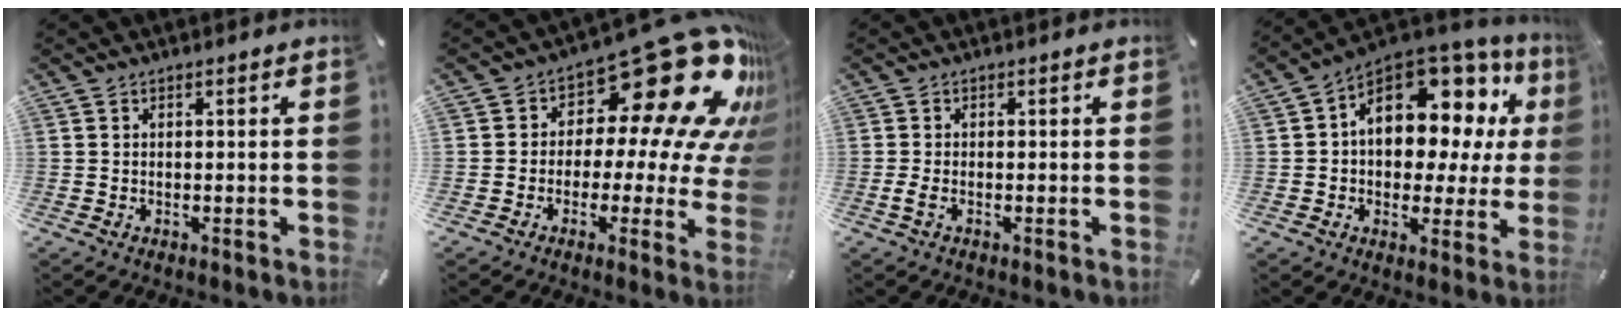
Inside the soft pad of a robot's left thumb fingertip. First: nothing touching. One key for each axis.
{"total": 21.2, "fx": 11.4, "fy": 9.6, "fz": 15.0, "tx": -0.203, "ty": -0.092, "tz": 0.188}
{"total": 2.0, "fx": -0.8, "fy": 0.8, "fz": 1.7, "tx": -0.035, "ty": -0.001, "tz": -0.015}
{"total": 13.9, "fx": 5.6, "fy": 9.4, "fz": 8.5, "tx": -0.123, "ty": -0.049, "tz": 0.100}